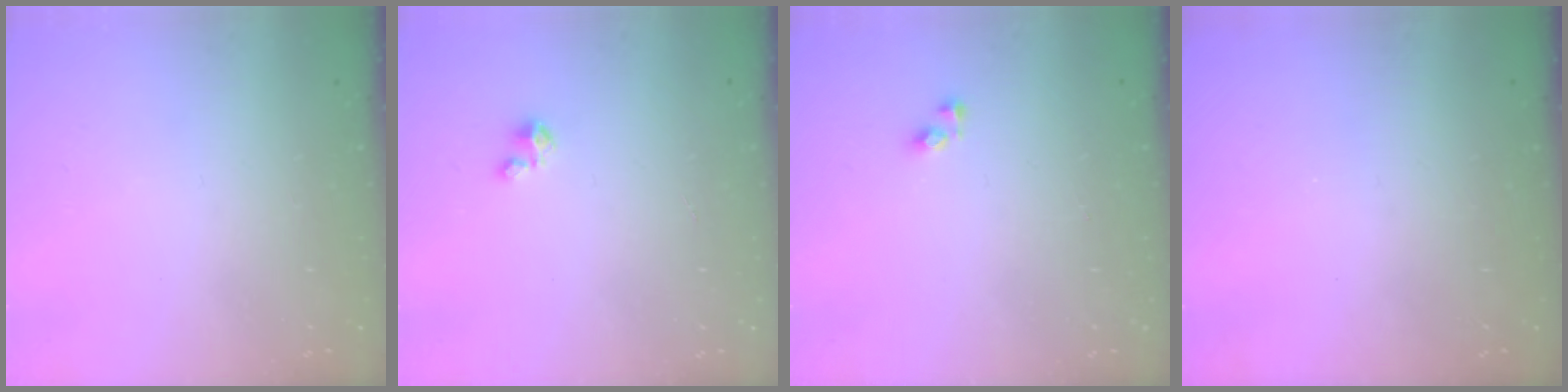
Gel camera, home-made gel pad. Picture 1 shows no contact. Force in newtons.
{"total": 1.8, "press": 1.8, "slide": 0.1}
{"total": 3.1, "press": 3.1, "slide": 0.2}
{"total": 0.0}